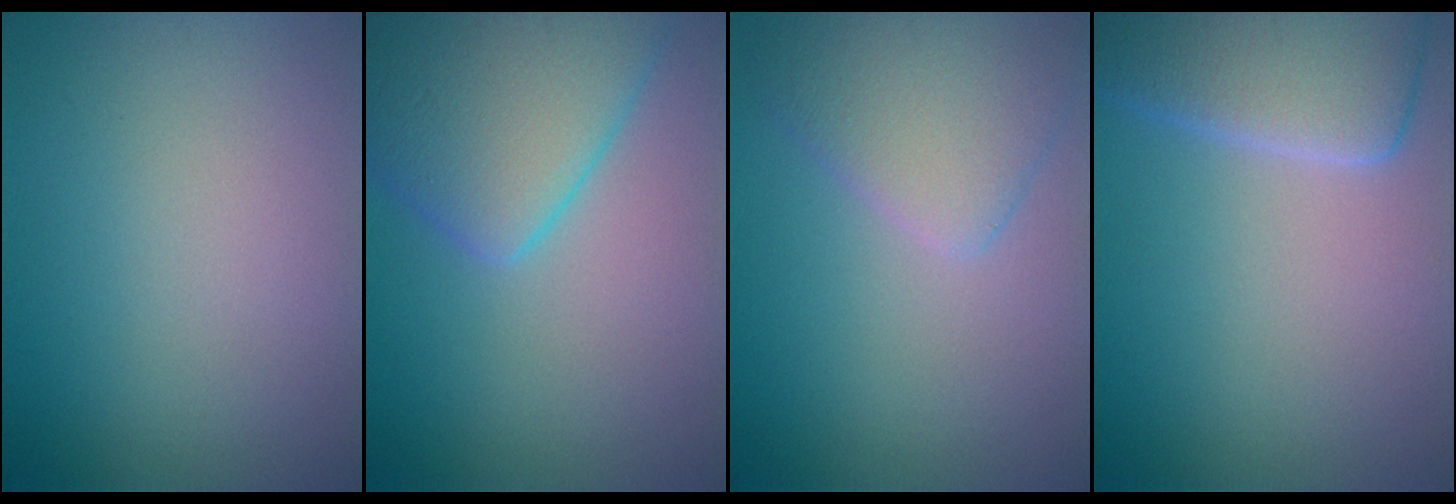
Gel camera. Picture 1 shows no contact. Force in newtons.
{"total": 7.8, "press": 7.8, "slide": 0.5}
{"total": 4.3, "press": 4.3, "slide": 0.2}
{"total": 7.7, "press": 7.7, "slide": 0.9}